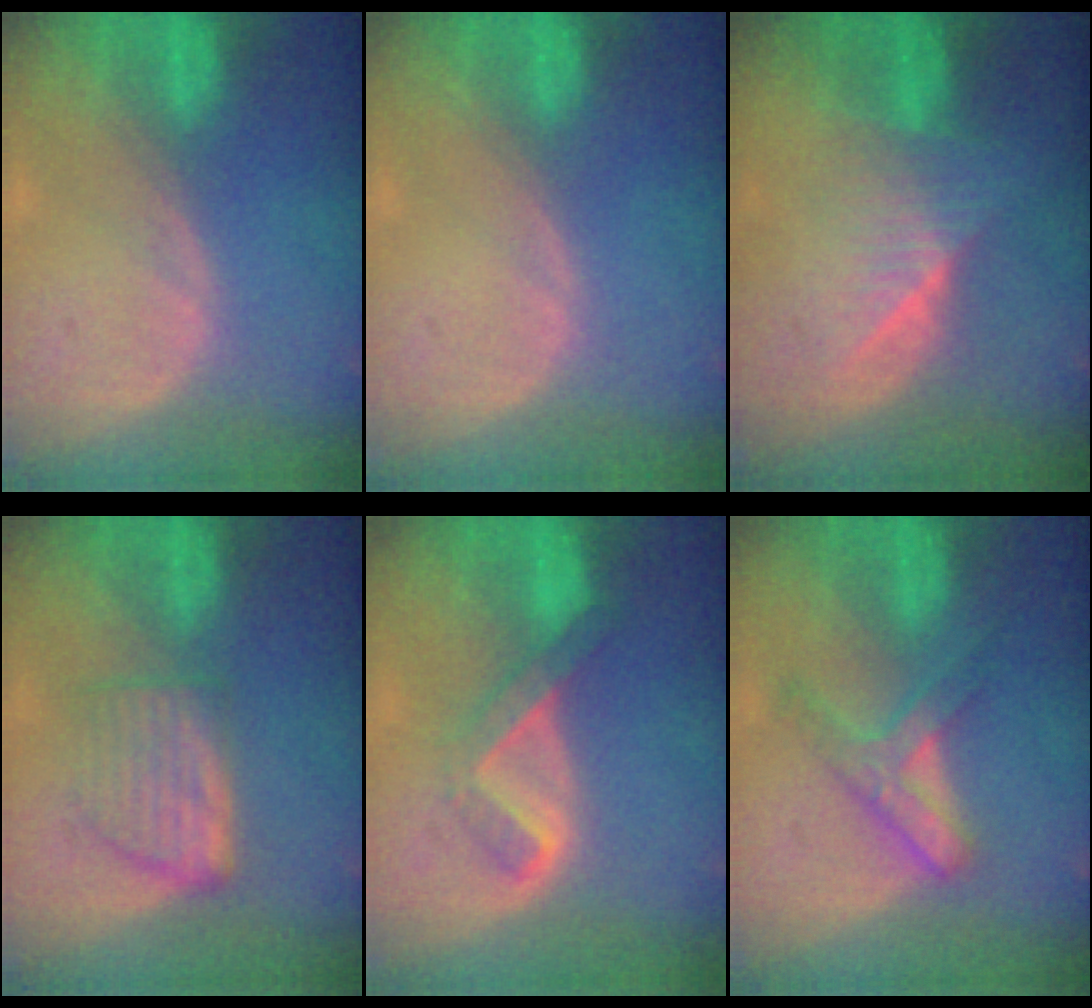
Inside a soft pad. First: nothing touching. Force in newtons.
{"total": 0.0}
{"total": 6.2, "press": 5.8, "slide": 2.1}
{"total": 5.9, "press": 5.4, "slide": 2.4}
{"total": 5.2, "press": 4.5, "slide": 2.6}
{"total": 5.5, "press": 5.4, "slide": 1.4}